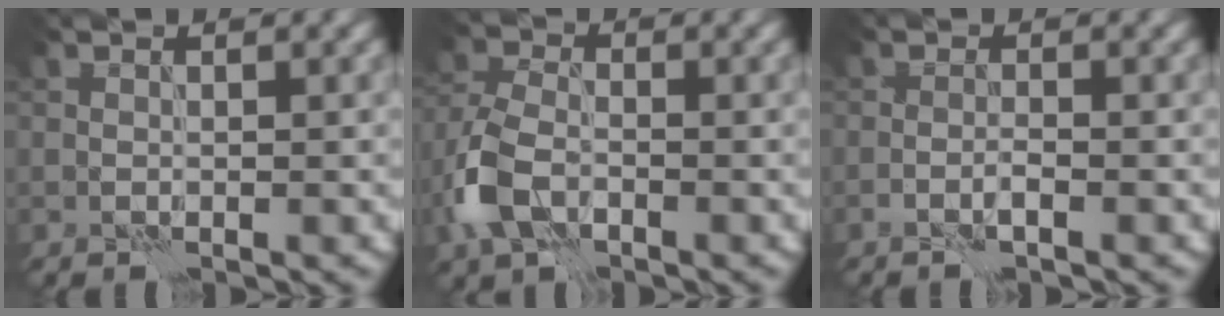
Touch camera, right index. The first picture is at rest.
{"total": 5.4, "force": [-2.4, 3.2, 3.6], "torque": [-0.089, 0.002, -0.060]}
{"total": 1.1, "force": [-0.7, 0.0, 0.8], "torque": [-0.013, 0.003, -0.016]}